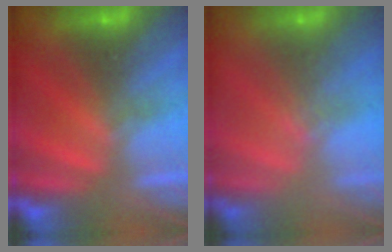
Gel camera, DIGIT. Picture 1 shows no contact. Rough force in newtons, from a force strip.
{"total": 2.4}